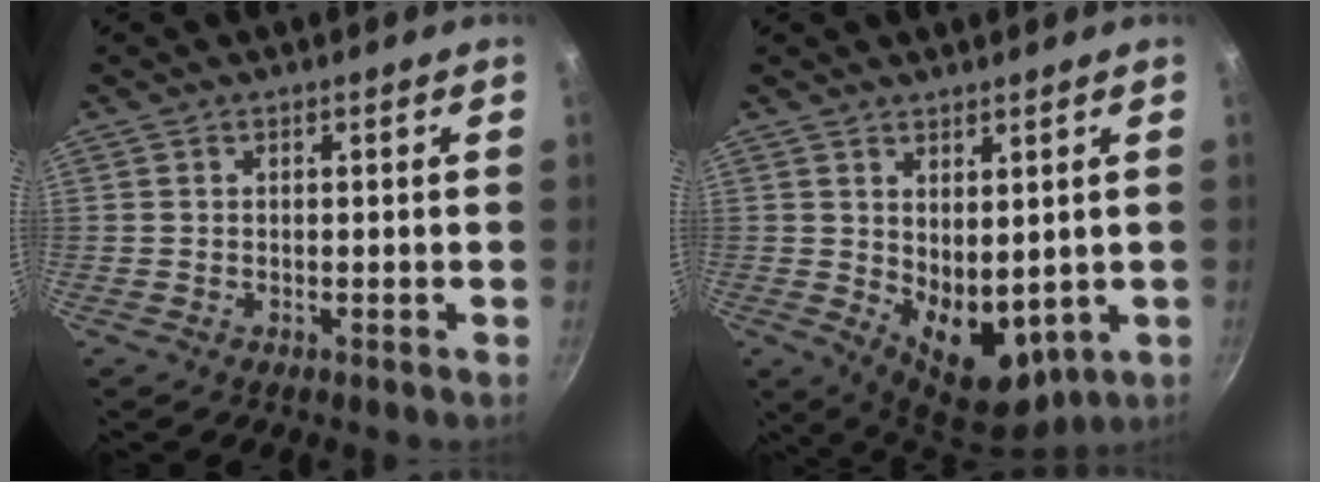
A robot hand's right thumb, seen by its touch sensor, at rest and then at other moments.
{"total": 10.3, "force": [1.1, 6.3, 8.1], "torque": [-0.097, -0.033, 0.040]}